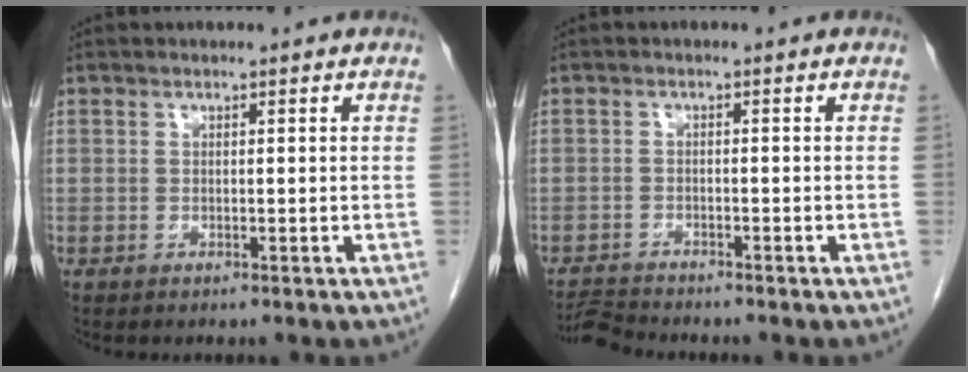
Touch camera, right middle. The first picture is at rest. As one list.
[{"total": 2.9, "force": [-2.9, -0.6, -0.1], "torque": [0.002, -0.019, -0.050]}]